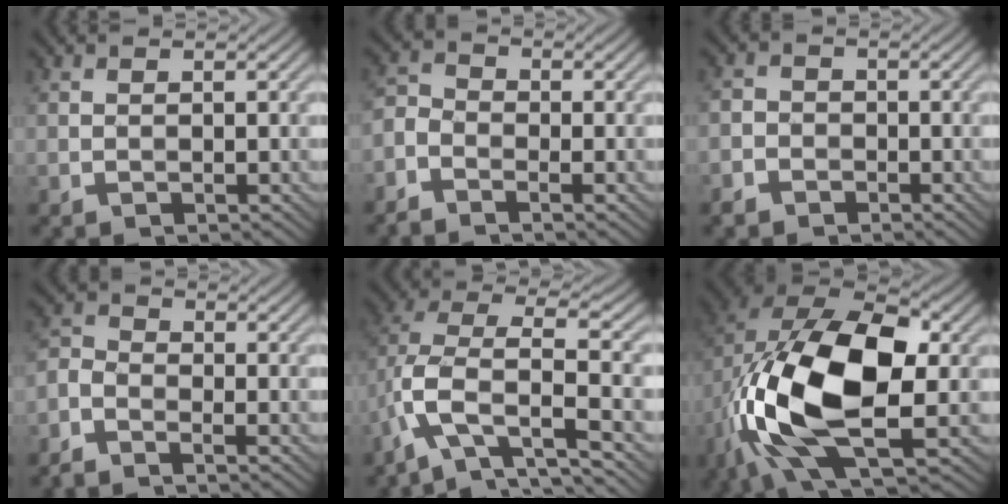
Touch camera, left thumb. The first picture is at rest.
{"total": 3.2, "force": [-2.2, 1.8, 1.4], "torque": [-0.045, 0.002, -0.058]}
{"total": 2.8, "force": [-1.6, 2.2, 0.4], "torque": [-0.012, 0.000, -0.039]}
{"total": 3.3, "force": [-2.6, 1.4, 1.4], "torque": [-0.047, -0.001, -0.068]}
{"total": 10.2, "force": [-4.0, 4.6, 8.2], "torque": [-0.177, -0.005, -0.082]}
{"total": 17.7, "force": [-2.2, 9.8, 14.5], "torque": [-0.316, 0.006, -0.046]}